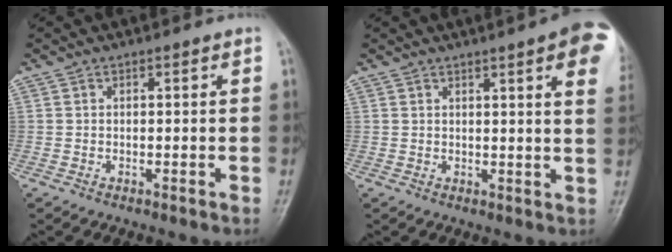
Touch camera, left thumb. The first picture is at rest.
{"total": 11.4, "force": [5.5, 1.9, 9.9], "torque": [-0.101, -0.012, 0.054]}